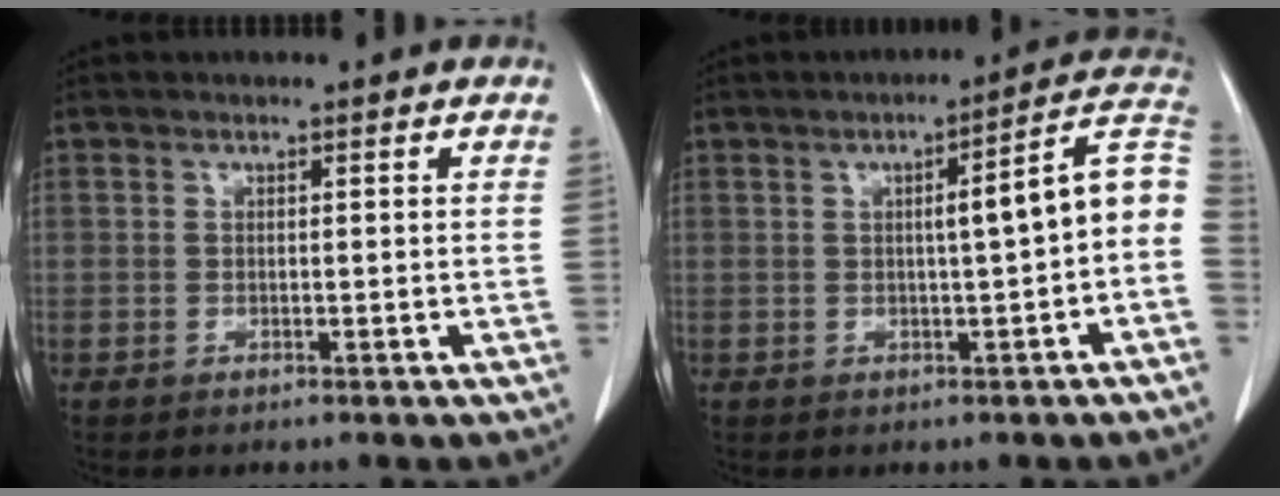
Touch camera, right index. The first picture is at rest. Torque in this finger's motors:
{"motor_torque": [0.95, 0.05, 0.26, 0.10]}